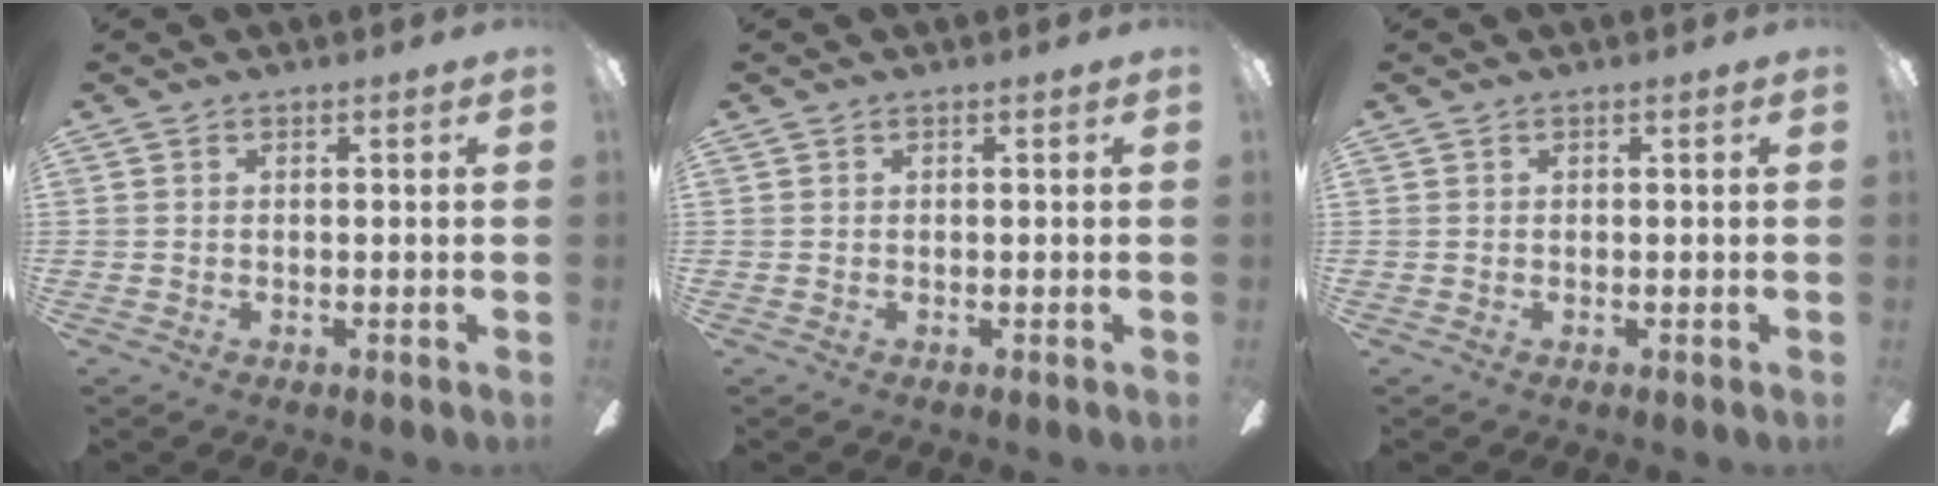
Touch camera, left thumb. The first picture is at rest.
{"total": 0.0}
{"total": 0.0}